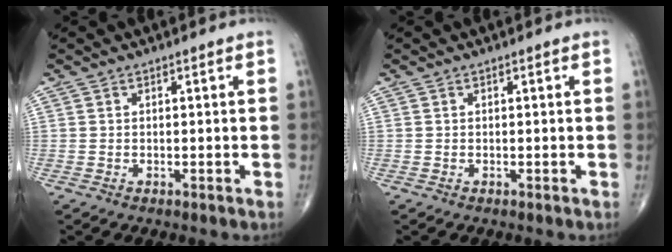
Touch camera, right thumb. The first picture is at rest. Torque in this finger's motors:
{"motor_torque": [0.01, 0.02, 0.00, 0.00, 0.01]}